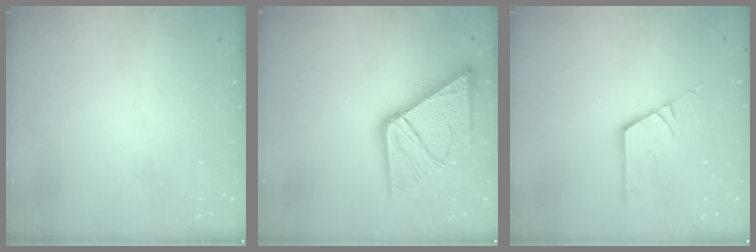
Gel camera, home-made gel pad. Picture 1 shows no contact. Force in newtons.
{"total": 15.2, "press": 15.1, "slide": 1.5}
{"total": 4.5, "press": 4.4, "slide": 0.5}